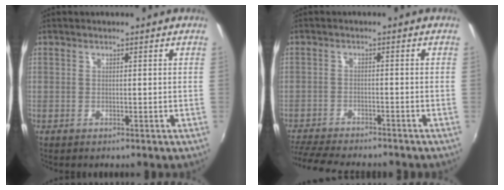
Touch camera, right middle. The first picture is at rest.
{"total": 11.8, "force": [-10.5, 2.4, 4.7], "torque": [-0.119, -0.022, -0.173]}